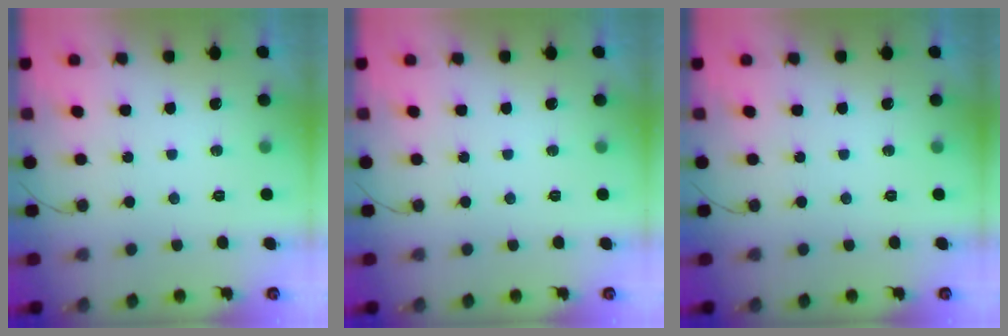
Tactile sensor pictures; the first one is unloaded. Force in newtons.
{"total": 0.0}
{"total": 0.0}